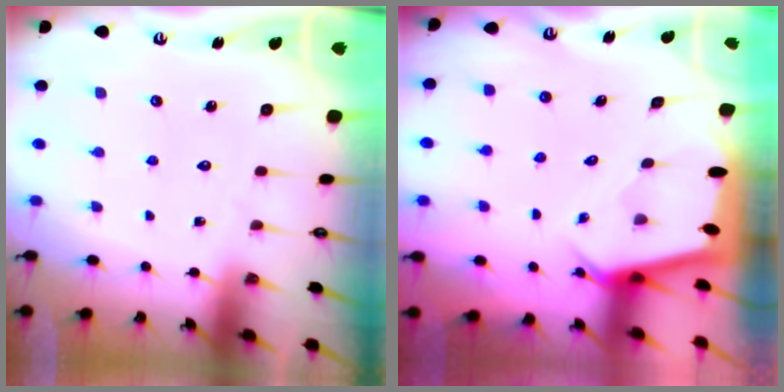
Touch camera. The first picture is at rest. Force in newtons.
{"total": 2.6, "press": 2.6, "slide": 0.2}